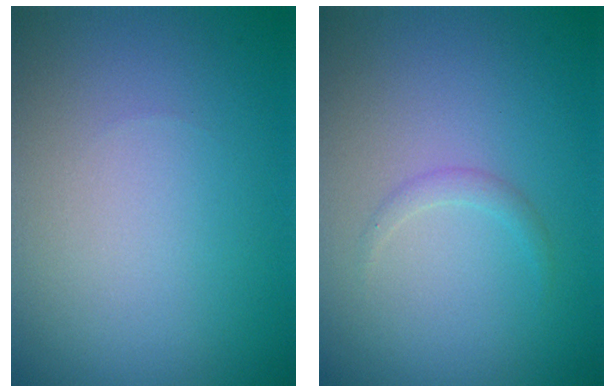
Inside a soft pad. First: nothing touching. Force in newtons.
{"total": 0.9, "press": 0.9, "slide": 0.0}